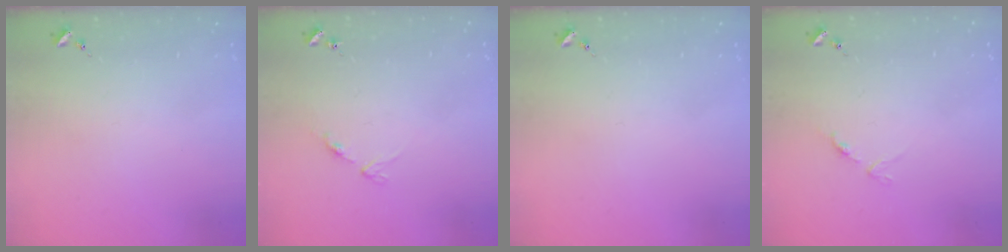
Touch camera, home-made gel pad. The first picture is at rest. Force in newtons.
{"total": 7.8, "press": 7.8, "slide": 0.6}
{"total": 0.0}
{"total": 3.2, "press": 3.2, "slide": 0.4}